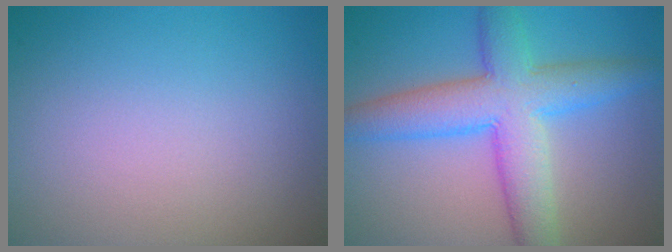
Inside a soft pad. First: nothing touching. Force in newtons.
{"total": 7.2, "press": 7.2, "slide": 0.1}